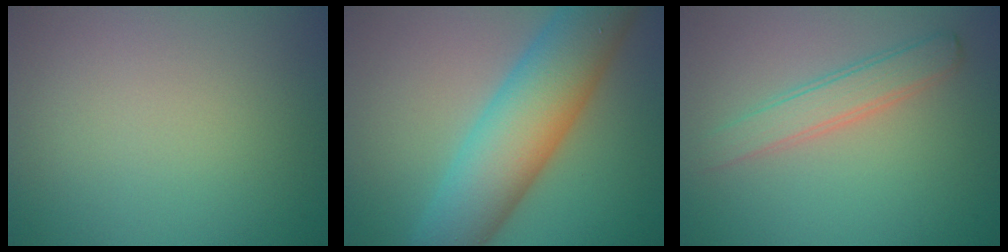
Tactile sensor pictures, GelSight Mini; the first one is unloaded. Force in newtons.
{"total": 10.7, "press": 10.7, "slide": 0.2}
{"total": 2.9, "press": 2.9, "slide": 0.1}